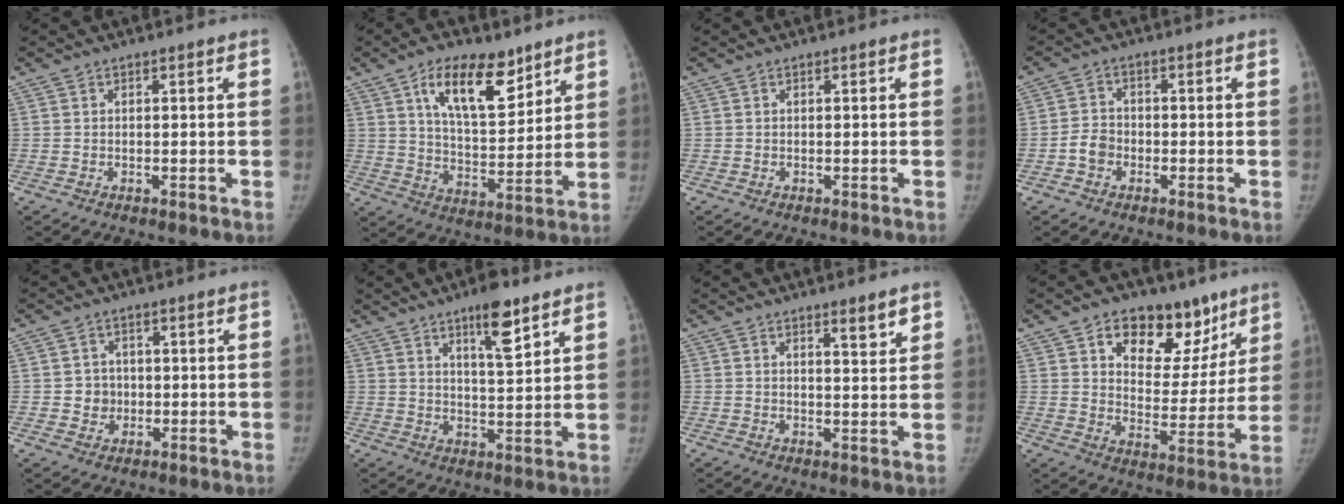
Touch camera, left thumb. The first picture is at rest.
{"total": 14.5, "force": [8.3, 6.8, 9.8], "torque": [-0.127, -0.043, 0.144]}
{"total": 0.0}
{"total": 3.8, "force": [-1.4, 3.1, 1.7], "torque": [-0.023, 0.014, -0.030]}
{"total": 3.8, "force": [-0.2, 3.6, 1.1], "torque": [0.006, 0.006, -0.001]}
{"total": 8.8, "force": [5.6, 2.2, 6.4], "torque": [-0.090, -0.035, 0.089]}
{"total": 4.0, "force": [2.7, 0.8, 2.9], "torque": [-0.034, -0.021, 0.040]}
{"total": 17.6, "force": [10.1, 10.8, 9.4], "torque": [-0.066, -0.044, 0.150]}